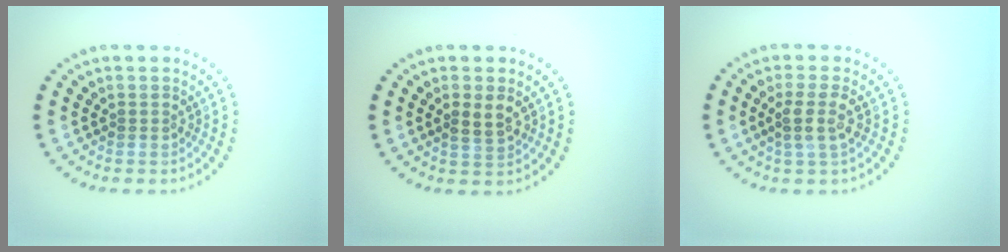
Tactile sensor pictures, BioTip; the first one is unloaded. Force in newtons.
{"total": 2.1, "press": 2.1, "slide": 0.4}
{"total": 2.3, "press": 2.0, "slide": 1.2}